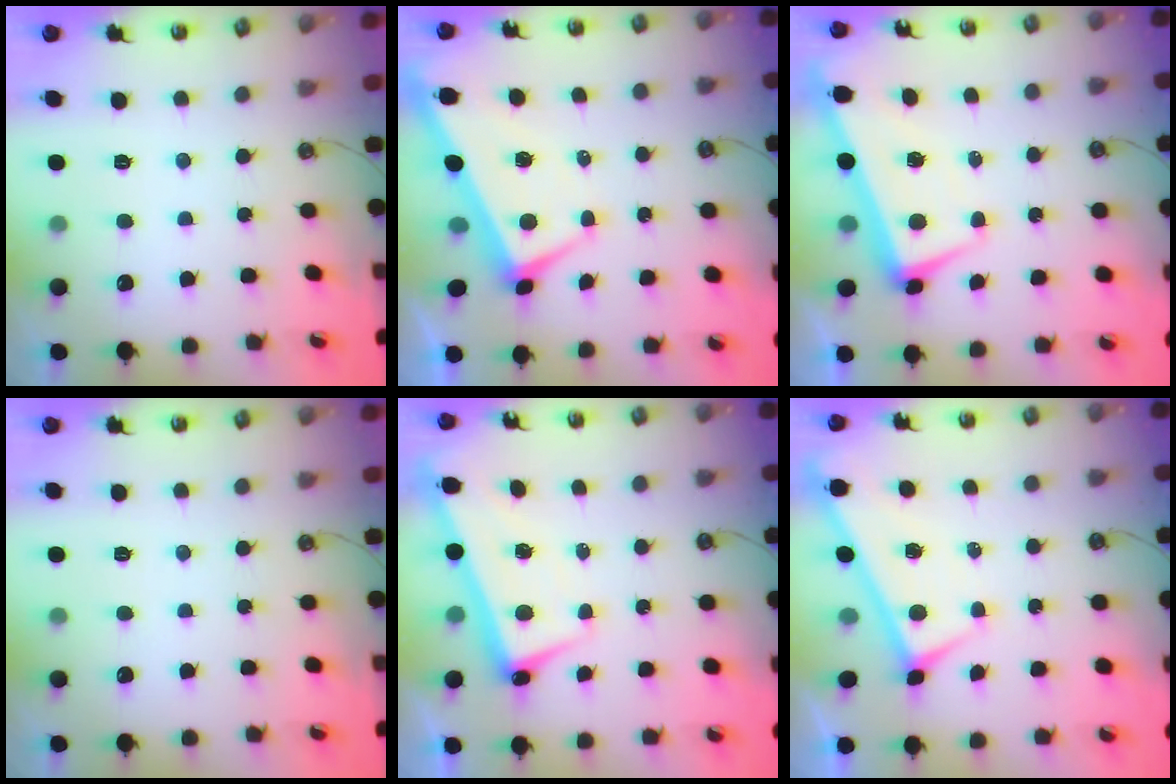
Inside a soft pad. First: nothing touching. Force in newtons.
{"total": 0.9, "press": 0.6, "slide": 0.8}
{"total": 2.4, "press": 2.3, "slide": 0.7}
{"total": 0.0}
{"total": 2.6, "press": 2.4, "slide": 0.8}
{"total": 0.0}